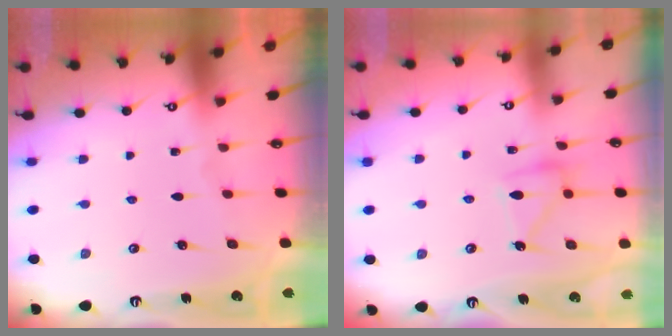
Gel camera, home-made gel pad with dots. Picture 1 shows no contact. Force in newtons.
{"total": 12.3, "press": 12.3, "slide": 0.8}